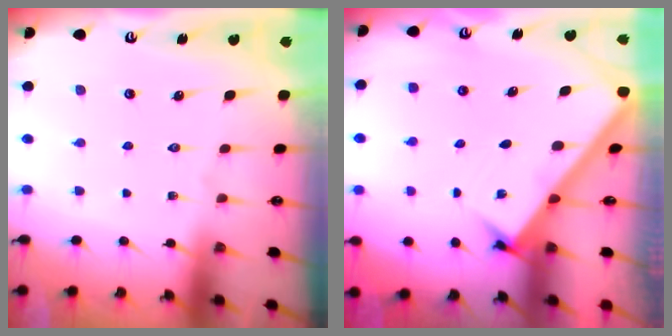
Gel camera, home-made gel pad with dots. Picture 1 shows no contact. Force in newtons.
{"total": 3.0, "press": 3.0, "slide": 0.4}